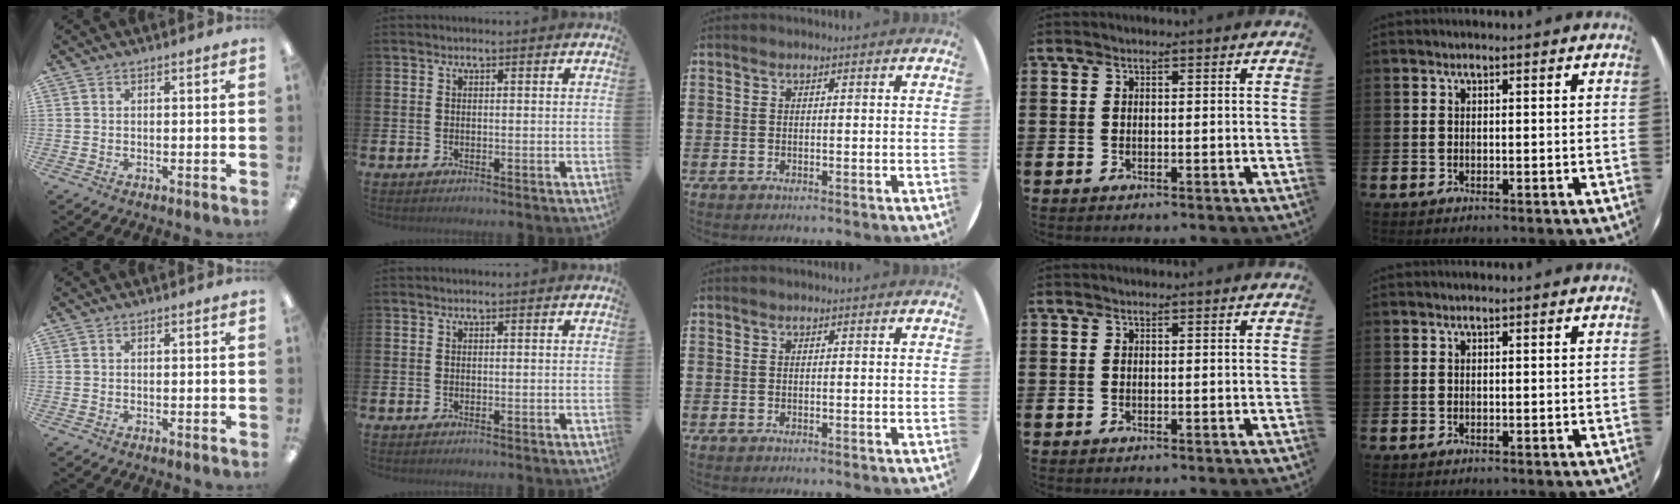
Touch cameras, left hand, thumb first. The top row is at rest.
{}